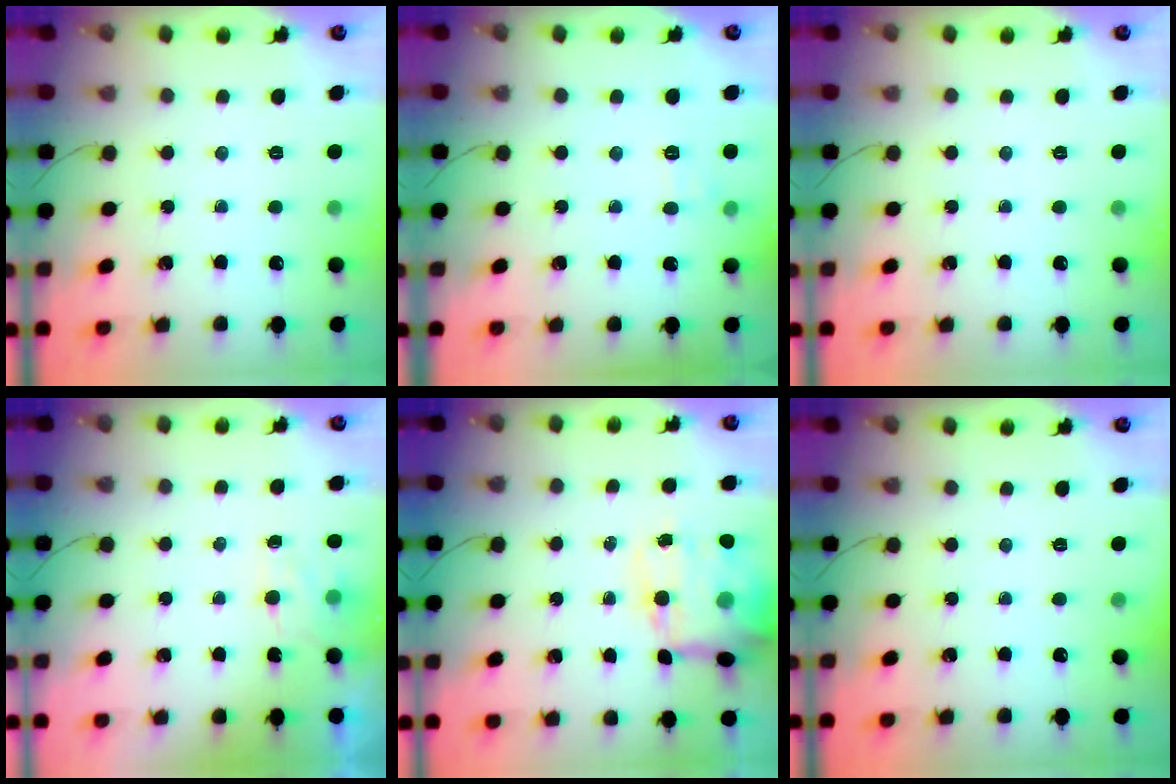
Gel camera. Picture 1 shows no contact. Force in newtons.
{"total": 6.2, "press": 6.0, "slide": 1.5}
{"total": 0.0}
{"total": 4.1, "press": 3.9, "slide": 1.2}
{"total": 14.3, "press": 13.9, "slide": 3.5}
{"total": 0.0}